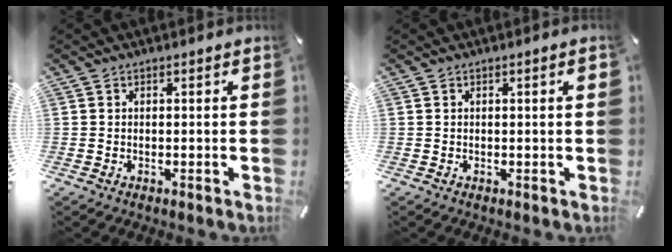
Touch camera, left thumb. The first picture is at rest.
{"total": 1.5, "force": [0.2, 0.1, 1.4], "torque": [-0.025, 0.000, 0.003]}